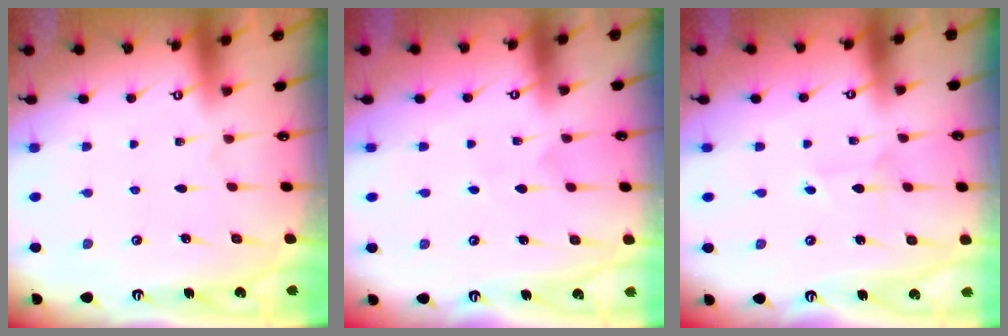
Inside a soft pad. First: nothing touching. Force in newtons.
{"total": 3.0, "press": 3.0, "slide": 0.3}
{"total": 2.4, "press": 2.3, "slide": 0.2}